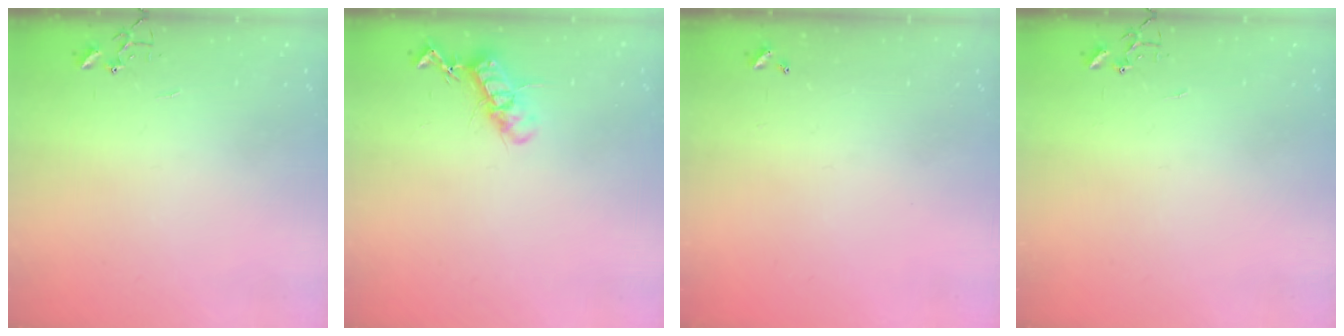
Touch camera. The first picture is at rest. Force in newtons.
{"total": 12.5, "press": 12.5, "slide": 0.6}
{"total": 0.0}
{"total": 0.0}